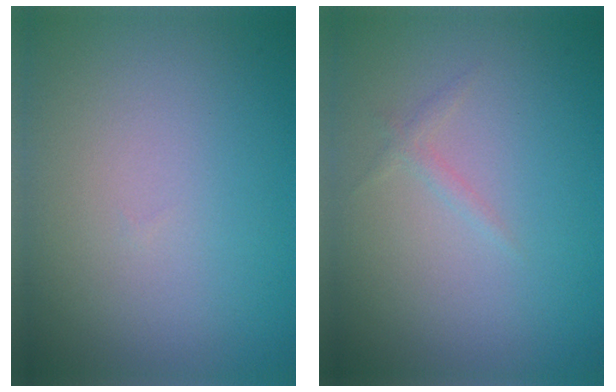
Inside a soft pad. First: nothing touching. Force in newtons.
{"total": 0.7, "press": 0.7, "slide": 0.1}